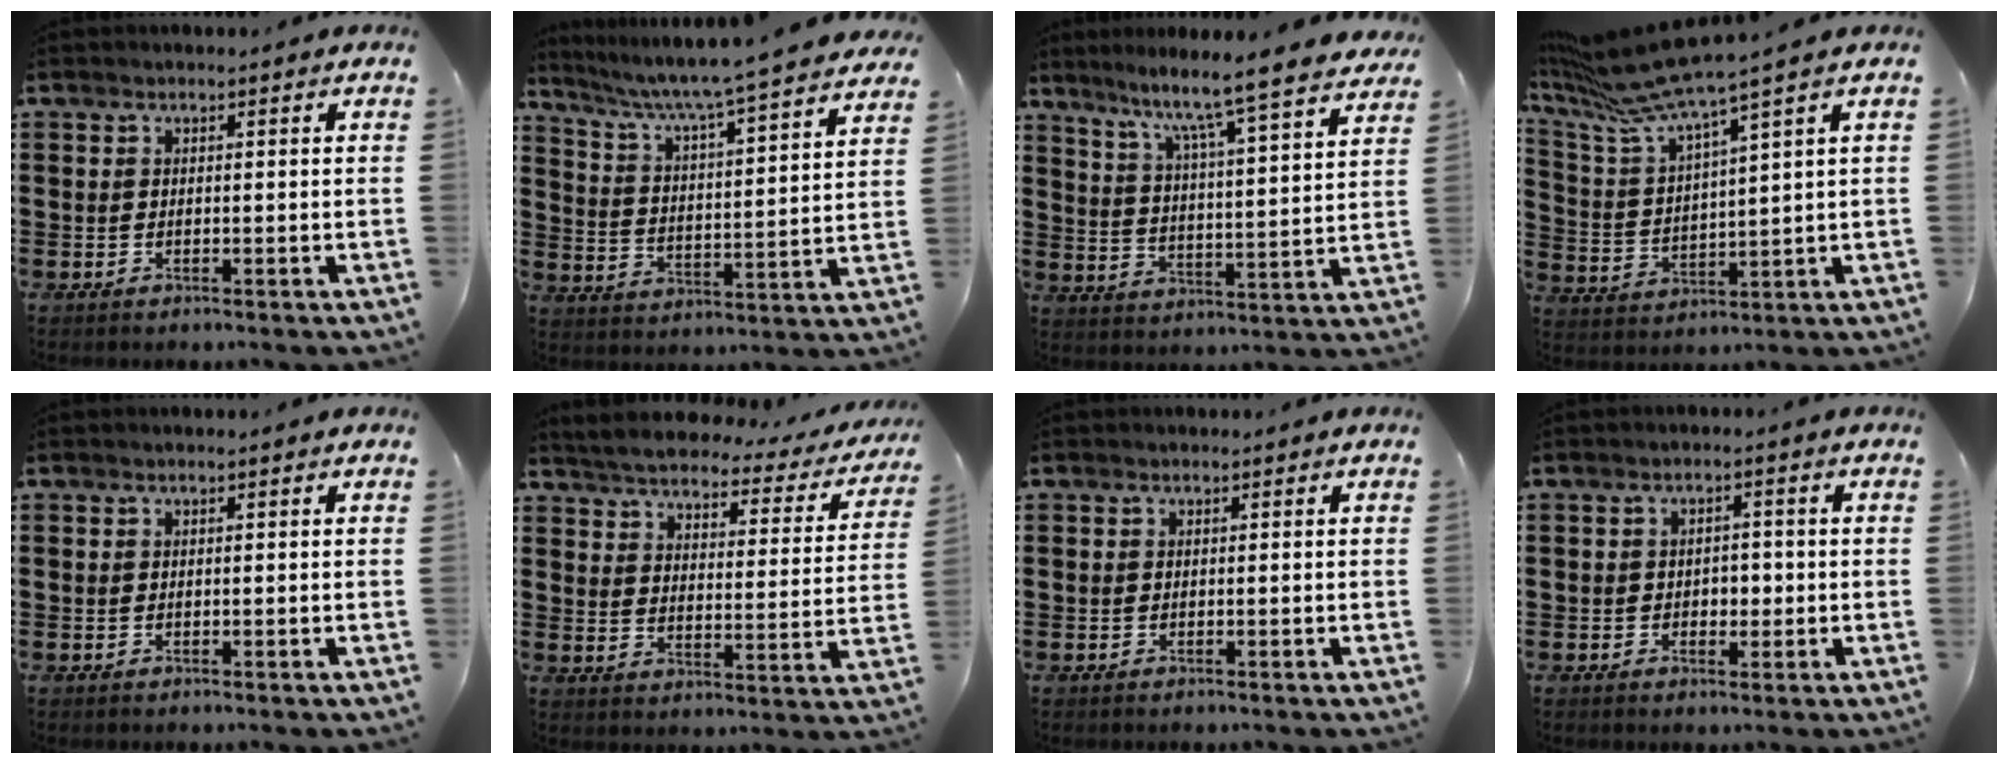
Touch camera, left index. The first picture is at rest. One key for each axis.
{"total": 5.3, "fx": 4.6, "fy": -0.8, "fz": 2.5, "tx": -0.069, "ty": -0.048, "tz": 0.068}
{"total": 7.1, "fx": 6.0, "fy": -1.2, "fz": 3.6, "tx": -0.086, "ty": -0.056, "tz": 0.088}
{"total": 8.1, "fx": 6.9, "fy": -0.1, "fz": 4.3, "tx": -0.125, "ty": -0.045, "tz": 0.112}
{"total": 0.0}
{"total": 4.0, "fx": 3.9, "fy": 0.1, "fz": 1.2, "tx": -0.045, "ty": -0.029, "tz": 0.060}
{"total": 0.0}
{"total": 2.2, "fx": -0.4, "fy": 1.7, "fz": 1.3, "tx": -0.031, "ty": 0.007, "tz": -0.012}